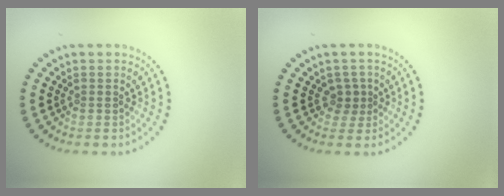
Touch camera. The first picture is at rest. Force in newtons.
{"total": 1.4, "press": 1.0, "slide": 0.9}